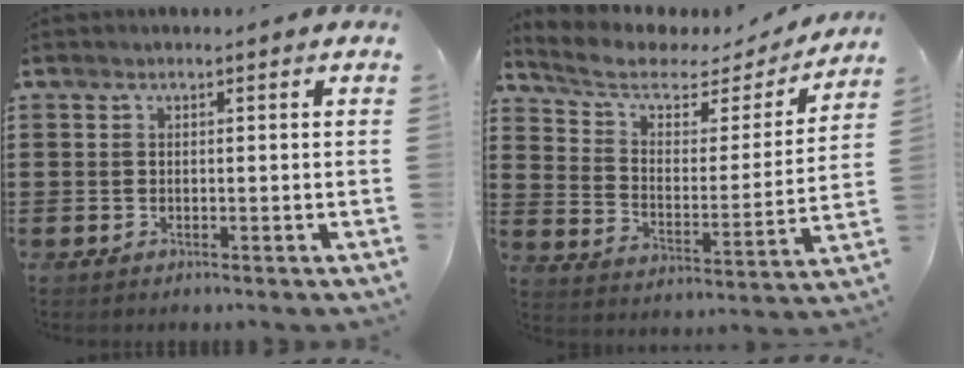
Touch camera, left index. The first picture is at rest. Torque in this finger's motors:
{"motor_torque": [1.08, -1.06, 0.23, 0.02]}